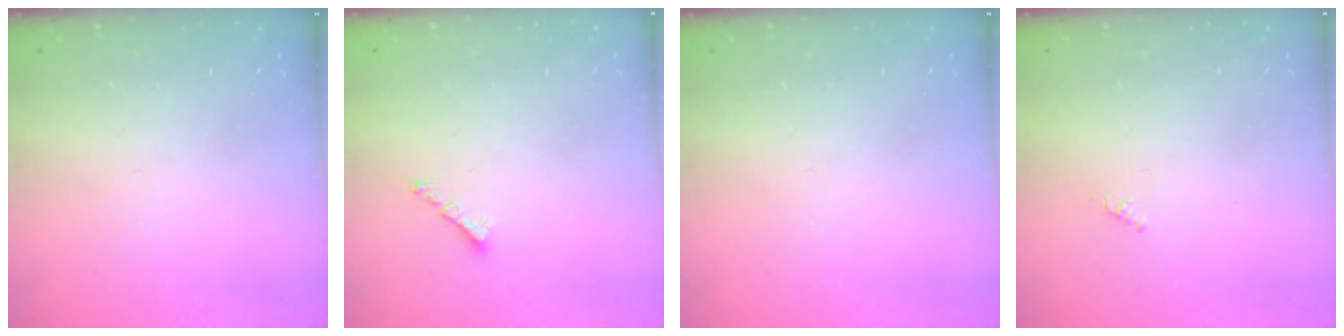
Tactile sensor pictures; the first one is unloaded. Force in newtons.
{"total": 0.8, "press": 0.7, "slide": 0.4}
{"total": 0.0}
{"total": 0.8, "press": 0.7, "slide": 0.4}